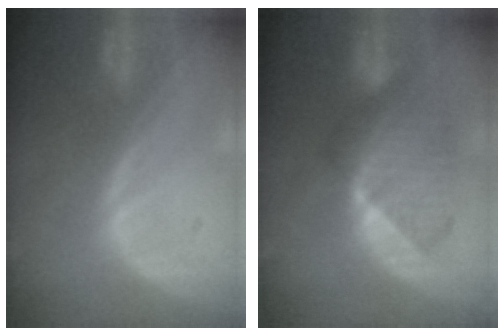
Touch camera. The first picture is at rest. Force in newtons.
{"total": 7.6, "press": 7.5, "slide": 0.7}